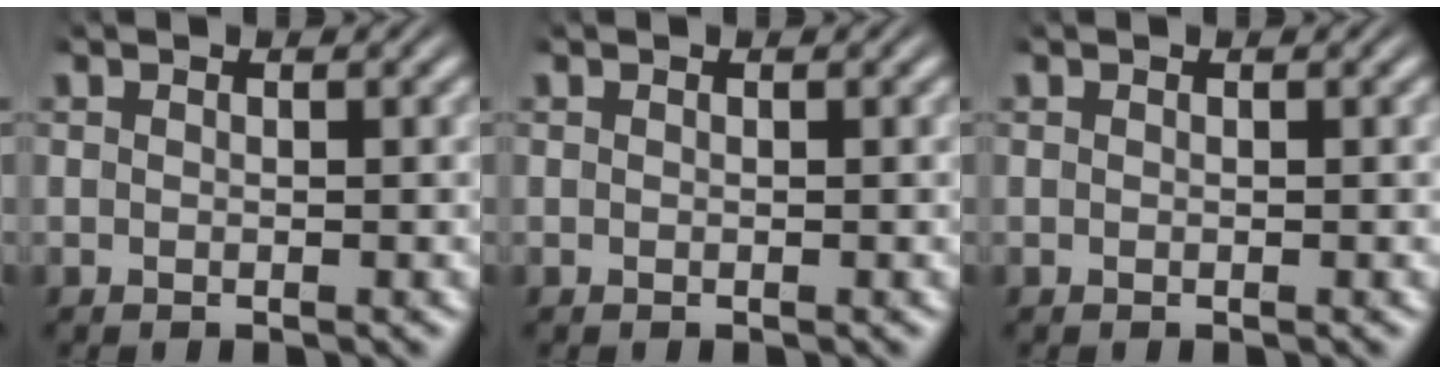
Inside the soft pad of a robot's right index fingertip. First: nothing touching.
{"total": 0.0}
{"total": 0.0}